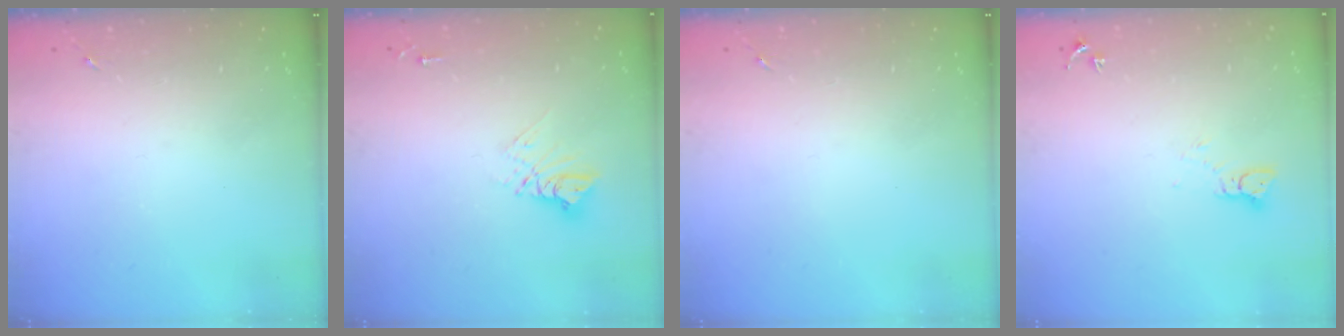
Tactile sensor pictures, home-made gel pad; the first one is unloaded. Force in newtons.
{"total": 9.3, "press": 9.3, "slide": 0.8}
{"total": 0.0}
{"total": 3.2, "press": 3.2, "slide": 0.4}